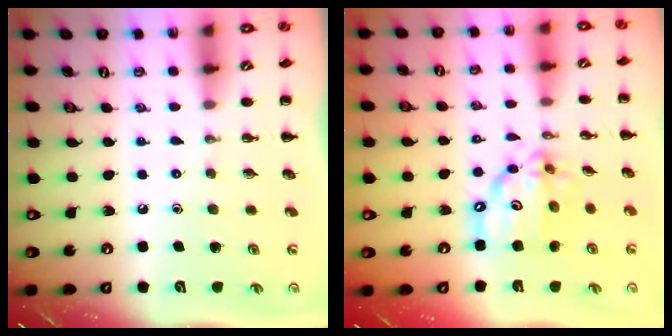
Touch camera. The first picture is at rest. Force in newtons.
{"total": 13.4, "press": 12.8, "slide": 3.9}